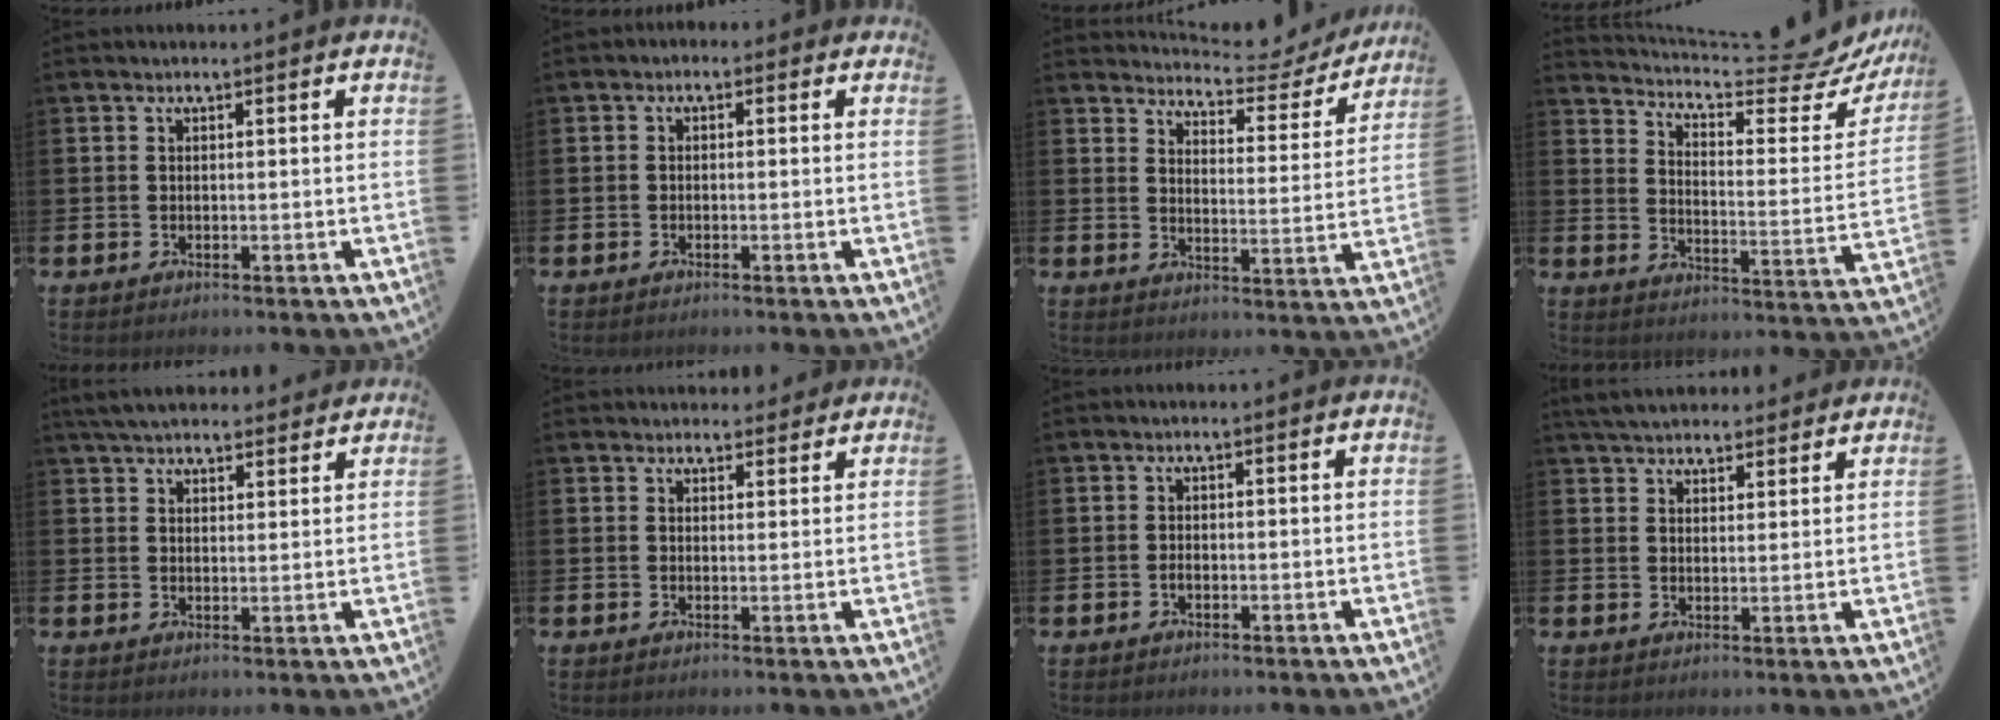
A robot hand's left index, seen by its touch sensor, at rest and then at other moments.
{"total": 0.9, "force": [-0.7, 0.6, 0.2], "torque": [-0.002, 0.002, -0.016]}
{"total": 4.7, "force": [4.5, 1.0, 0.7], "torque": [-0.032, -0.038, 0.074]}
{"total": 7.4, "force": [6.6, 1.1, 3.2], "torque": [-0.070, -0.060, 0.106]}
{"total": 4.9, "force": [4.6, 1.2, 1.1], "torque": [-0.030, -0.015, 0.086]}
{"total": 2.6, "force": [2.5, 0.8, -0.2], "torque": [0.009, -0.013, 0.044]}
{"total": 0.8, "force": [-0.4, 0.4, 0.5], "torque": [-0.013, 0.001, -0.008]}
{"total": 4.9, "force": [4.7, 1.2, 0.6], "torque": [-0.023, -0.018, 0.087]}